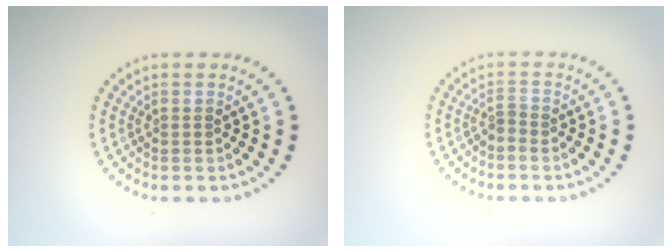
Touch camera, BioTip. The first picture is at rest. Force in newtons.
{"total": 0.8, "press": 0.4, "slide": 0.7}